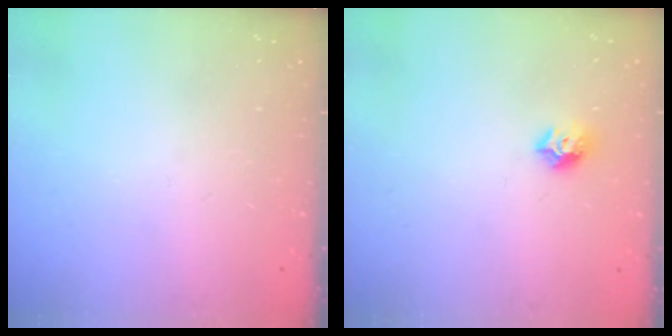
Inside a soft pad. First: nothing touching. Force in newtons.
{"total": 8.2, "press": 8.1, "slide": 1.0}